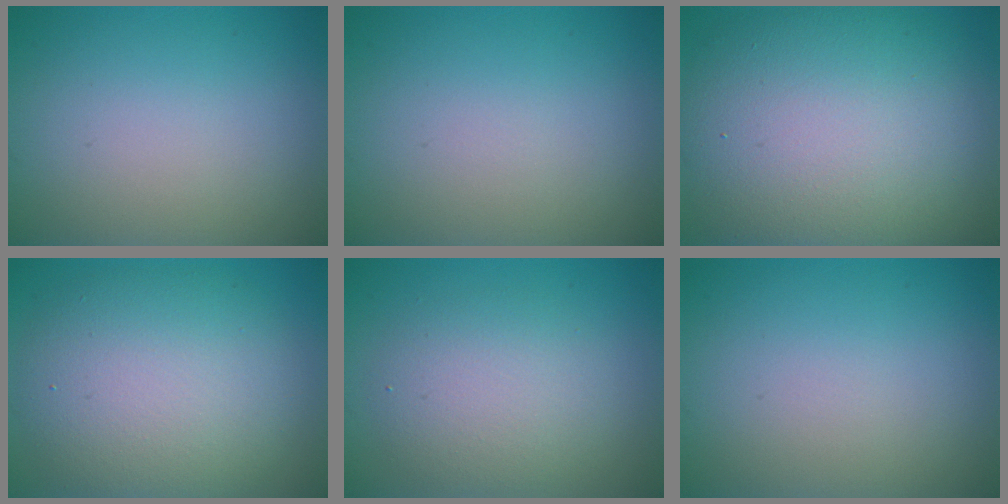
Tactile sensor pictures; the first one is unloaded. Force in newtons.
{"total": 0.0}
{"total": 13.5, "press": 13.5, "slide": 0.8}
{"total": 8.8, "press": 8.7, "slide": 0.9}
{"total": 4.0, "press": 4.0, "slide": 0.3}
{"total": 0.0}